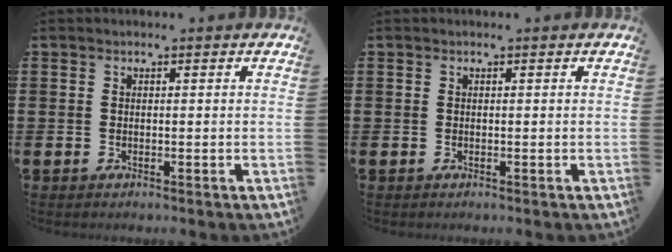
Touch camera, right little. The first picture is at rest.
{"total": 0.0}